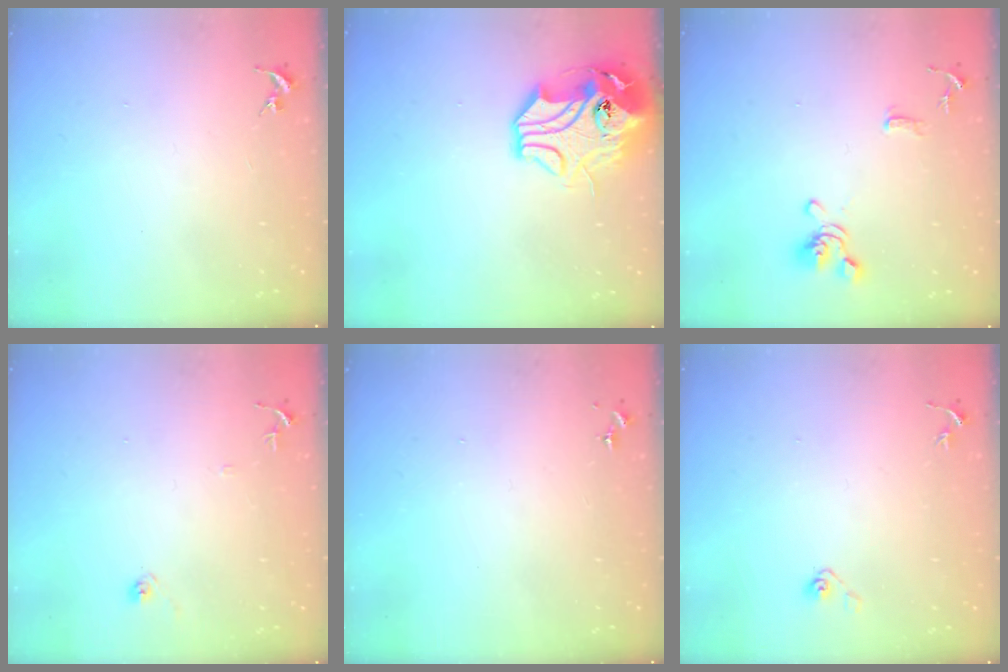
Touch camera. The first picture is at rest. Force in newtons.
{"total": 14.6, "press": 14.5, "slide": 2.3}
{"total": 10.0, "press": 9.9, "slide": 1.7}
{"total": 6.4, "press": 6.4, "slide": 0.6}
{"total": 0.0}
{"total": 3.8, "press": 3.2, "slide": 2.0}